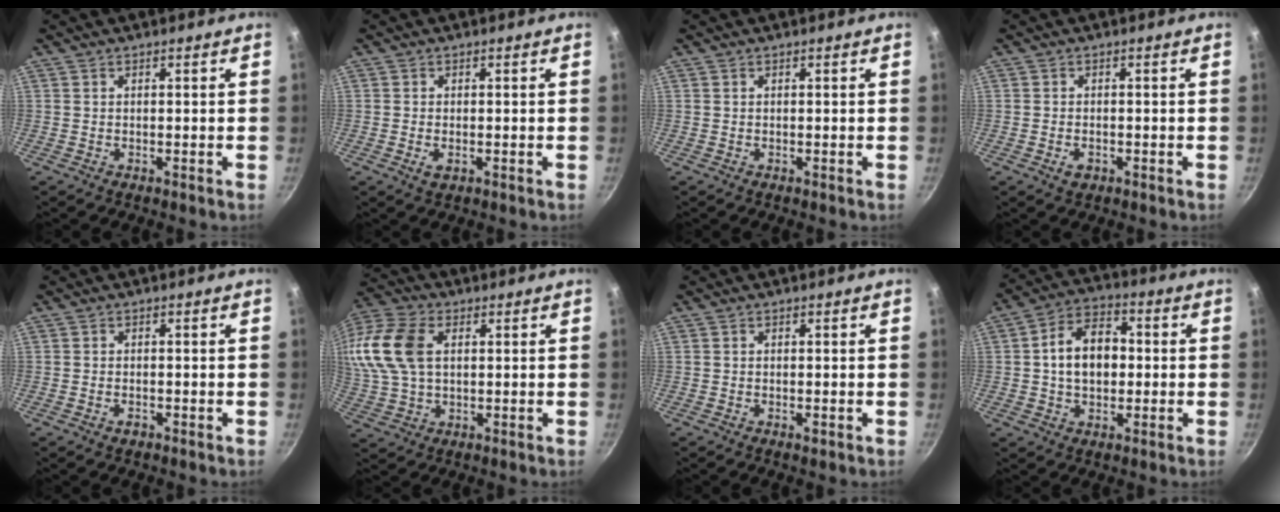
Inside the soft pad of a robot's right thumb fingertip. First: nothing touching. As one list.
[{"total": 1.9, "force": [-0.5, 1.0, 1.5], "torque": [-0.029, -0.004, -0.008]}, {"total": 0.0}, {"total": 2.1, "force": [-0.9, 1.4, 1.3], "torque": [-0.022, 0.006, -0.014]}, {"total": 1.3, "force": [-0.7, 0.7, 0.8], "torque": [-0.015, 0.004, -0.012]}, {"total": 18.9, "force": [4.2, 12.6, 13.4], "torque": [-0.312, 0.025, 0.074]}, {"total": 1.7, "force": [-0.6, 0.6, 1.4], "torque": [-0.029, -0.002, -0.010]}, {"total": 11.3, "force": [0.4, 7.9, 8.1], "torque": [-0.103, 0.024, -0.005]}]